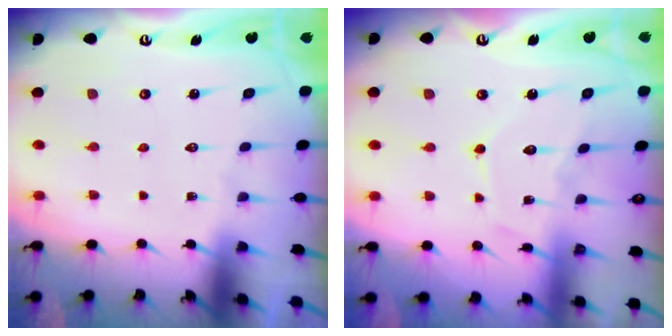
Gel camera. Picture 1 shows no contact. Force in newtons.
{"total": 9.3, "press": 9.3, "slide": 0.9}